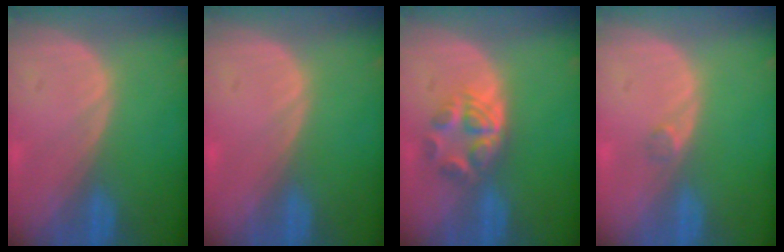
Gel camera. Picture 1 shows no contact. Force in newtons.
{"total": 0.5, "press": 0.0, "slide": 0.5}
{"total": 6.1, "press": 5.0, "slide": 3.4}
{"total": 1.2, "press": 1.0, "slide": 0.7}